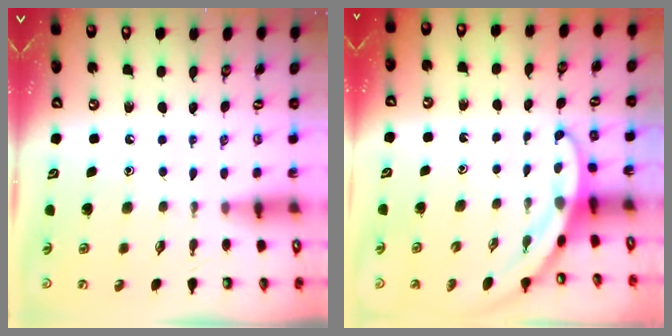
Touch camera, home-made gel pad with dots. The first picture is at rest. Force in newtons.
{"total": 3.2, "press": 3.2, "slide": 0.2}